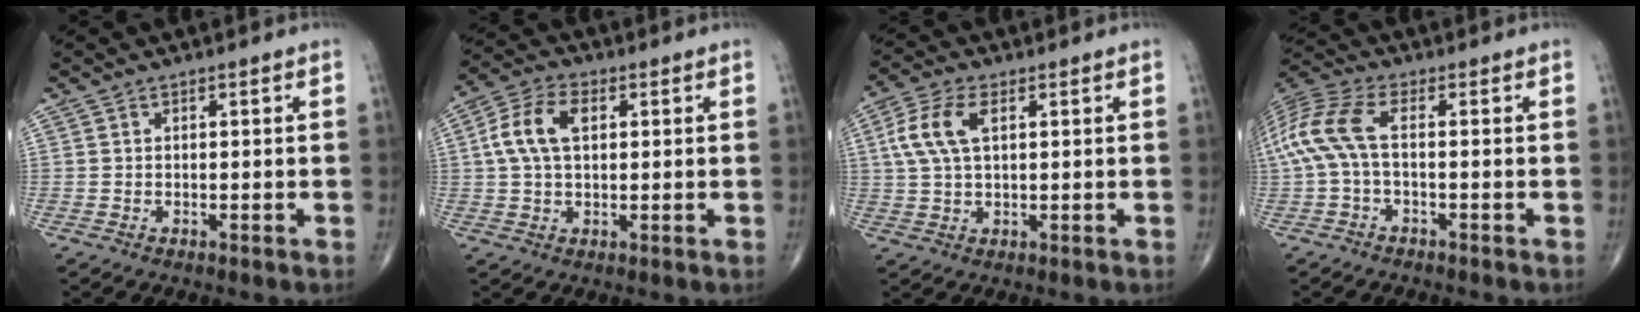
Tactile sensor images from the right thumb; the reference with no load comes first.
{"total": 8.6, "force": [1.8, 5.1, 6.8], "torque": [-0.139, 0.019, 0.031]}
{"total": 7.9, "force": [2.2, 4.0, 6.4], "torque": [-0.148, 0.013, 0.042]}
{"total": 9.9, "force": [-0.4, 4.0, 9.0], "torque": [-0.223, 0.032, -0.014]}